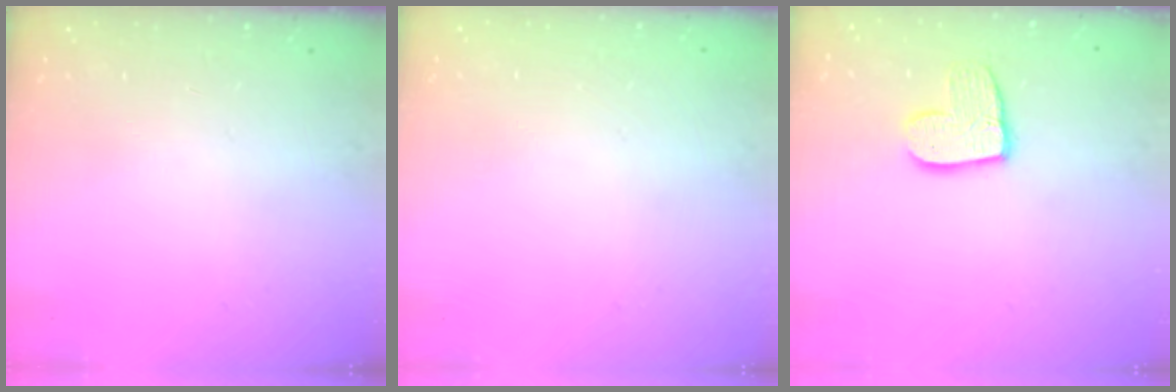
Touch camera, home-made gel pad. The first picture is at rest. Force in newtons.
{"total": 0.0}
{"total": 10.5, "press": 10.5, "slide": 0.8}